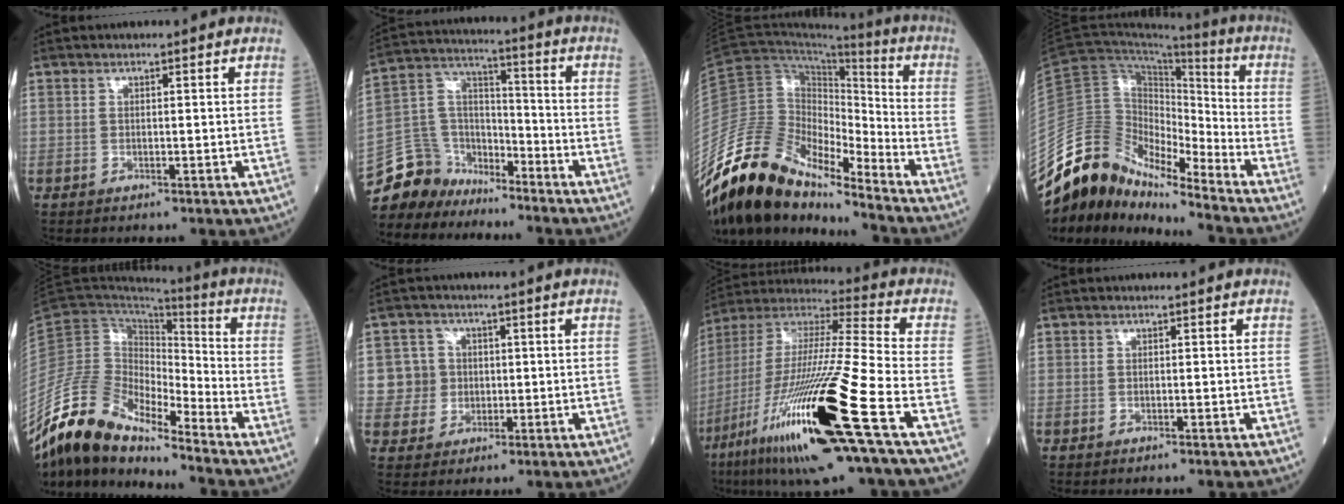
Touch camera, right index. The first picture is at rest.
{"total": 10.9, "force": [-9.4, 5.5, 0.4], "torque": [-0.022, 0.056, -0.182]}
{"total": 17.5, "force": [-14.3, 5.7, 8.3], "torque": [-0.146, 0.044, -0.262]}
{"total": 13.5, "force": [-12.1, 4.5, 3.6], "torque": [-0.051, 0.076, -0.226]}
{"total": 12.8, "force": [-11.3, 3.6, 5.0], "torque": [-0.105, 0.039, -0.216]}
{"total": 5.2, "force": [0.5, 5.2, 0.3], "torque": [-0.001, 0.016, 0.013]}
{"total": 26.6, "force": [-11.2, 1.2, 24.1], "torque": [-0.473, -0.058, -0.205]}
{"total": 0.0}